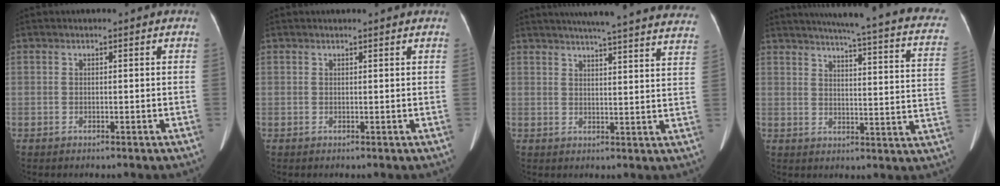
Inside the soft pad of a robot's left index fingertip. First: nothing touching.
{"total": 2.1, "force": [2.0, 0.1, 0.7], "torque": [-0.012, 0.013, 0.021]}
{"total": 28.2, "force": [25.9, 1.4, 11.2], "torque": [-0.165, -0.050, 0.298]}
{"total": 23.8, "force": [19.5, 2.3, 13.6], "torque": [-0.185, -0.033, 0.212]}